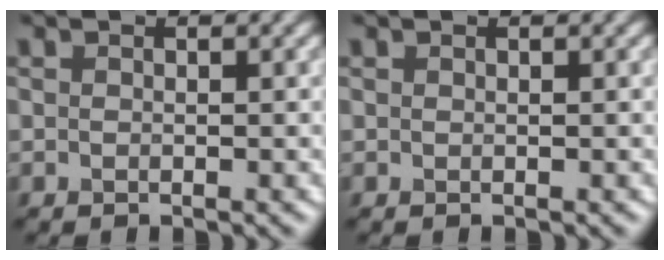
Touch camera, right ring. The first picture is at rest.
{"total": 0.0}